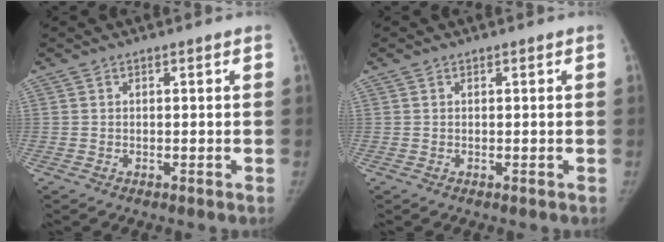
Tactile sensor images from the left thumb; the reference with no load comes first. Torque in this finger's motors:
{"motor_torque": [-0.06, 0.15, 0.30, -0.47, 0.01]}